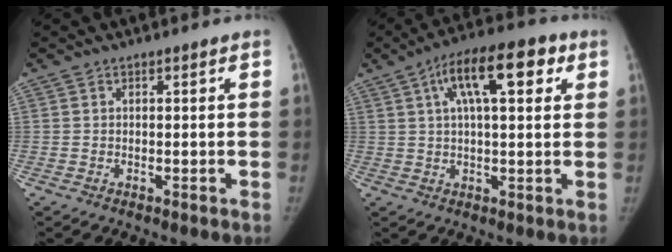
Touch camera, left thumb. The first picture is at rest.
{"total": 13.6, "force": [5.2, 5.2, 11.5], "torque": [-0.165, 0.017, 0.074]}